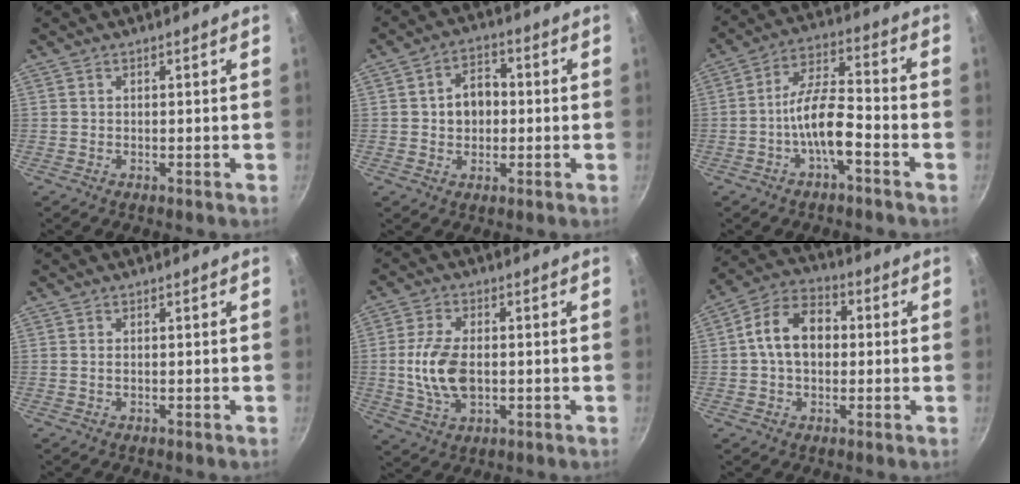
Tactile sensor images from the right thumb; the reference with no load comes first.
{"total": 7.4, "force": [0.2, 5.6, 4.7], "torque": [-0.040, 0.015, -0.003]}
{"total": 9.5, "force": [-3.8, 3.2, 8.0], "torque": [-0.139, 0.044, -0.075]}
{"total": 1.0, "force": [0.0, 0.6, 0.8], "torque": [-0.015, 0.001, 0.000]}
{"total": 10.6, "force": [-0.4, 6.2, 8.6], "torque": [-0.165, 0.004, -0.007]}
{"total": 11.6, "force": [0.7, 8.2, 8.2], "torque": [-0.111, 0.029, -0.004]}